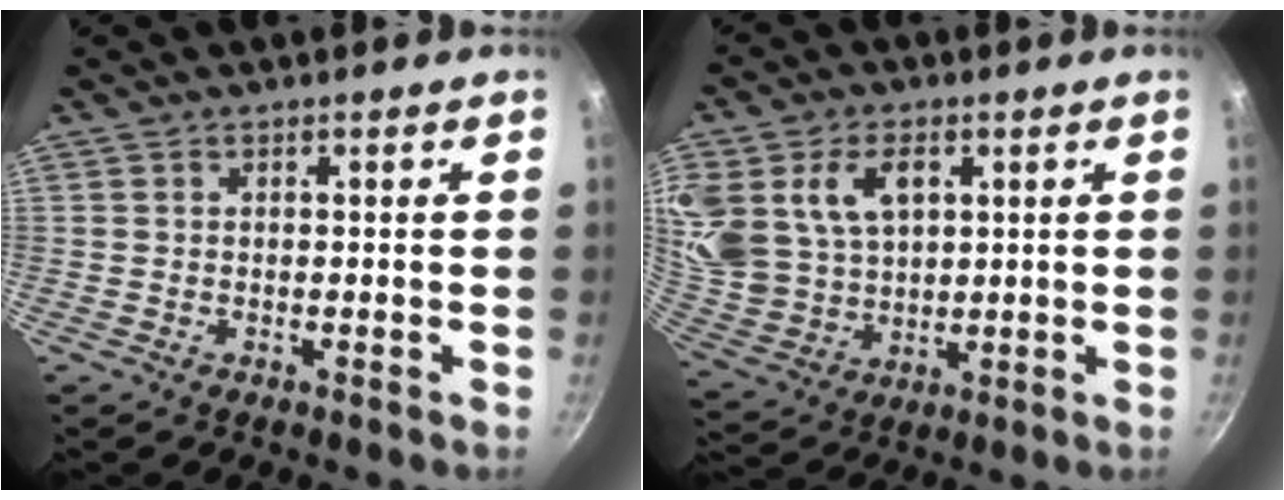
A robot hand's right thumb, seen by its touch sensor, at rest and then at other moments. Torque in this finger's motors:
{"motor_torque": [0.24, 0.27, 0.92, 0.86, 0.13]}